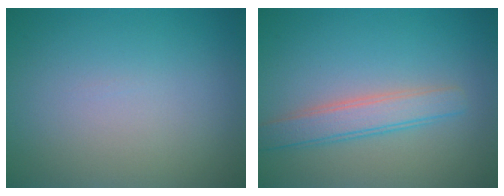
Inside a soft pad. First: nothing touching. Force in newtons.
{"total": 3.1, "press": 3.1, "slide": 0.0}